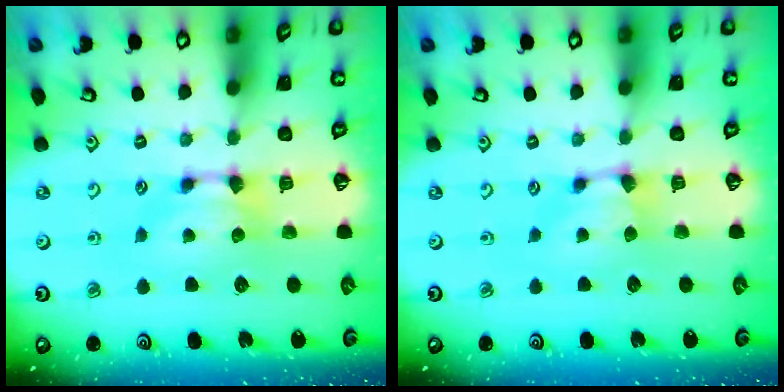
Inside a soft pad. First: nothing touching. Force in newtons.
{"total": 0.6, "press": 0.4, "slide": 0.4}